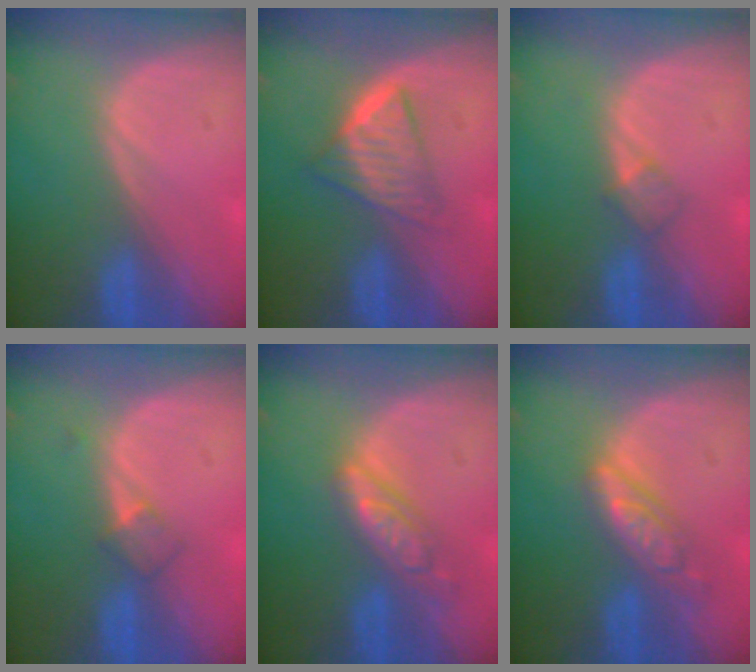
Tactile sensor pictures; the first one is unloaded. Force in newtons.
{"total": 6.4, "press": 5.4, "slide": 3.4}
{"total": 2.0, "press": 2.0, "slide": 0.2}
{"total": 2.7, "press": 2.4, "slide": 1.1}
{"total": 6.2, "press": 5.5, "slide": 2.9}
{"total": 6.2, "press": 5.5, "slide": 2.9}